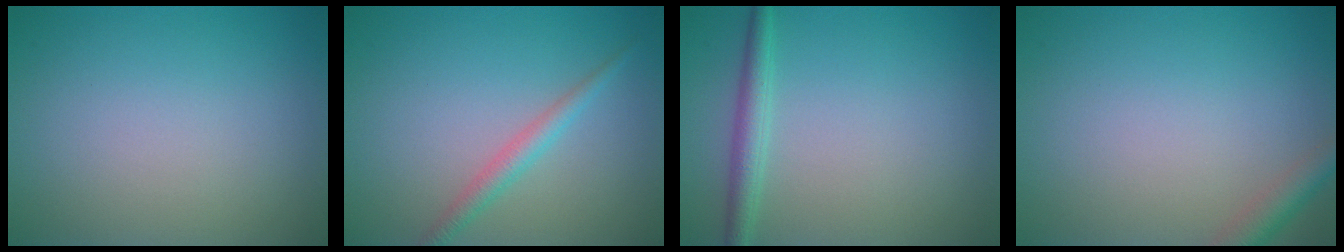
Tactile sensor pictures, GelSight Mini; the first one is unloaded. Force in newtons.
{"total": 2.0, "press": 2.0, "slide": 0.0}
{"total": 2.2, "press": 2.2, "slide": 0.1}
{"total": 2.2, "press": 2.2, "slide": 0.2}